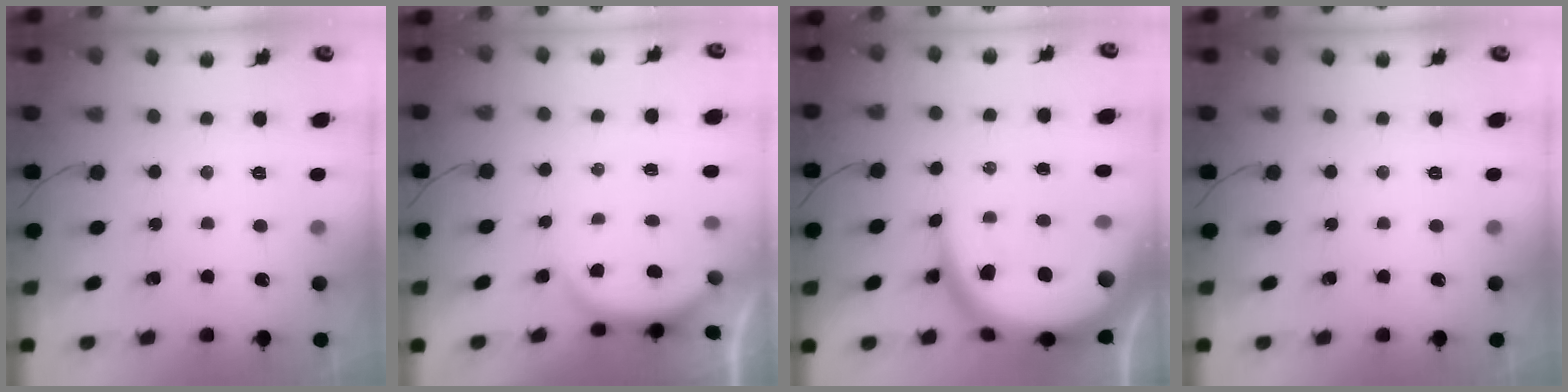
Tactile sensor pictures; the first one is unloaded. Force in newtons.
{"total": 2.5, "press": 2.5, "slide": 0.6}
{"total": 18.4, "press": 18.3, "slide": 1.9}
{"total": 0.0}